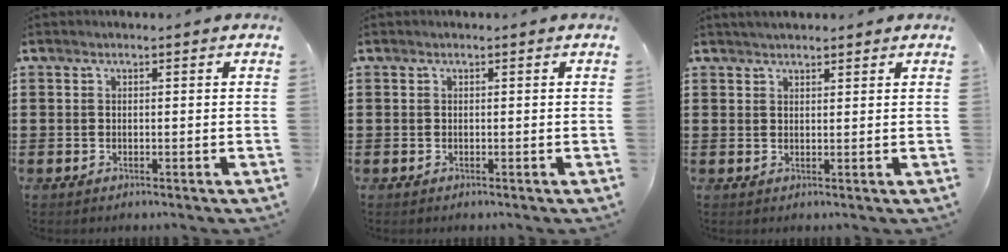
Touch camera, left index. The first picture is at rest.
{"total": 0.0}
{"total": 1.7, "force": [1.6, 0.4, 0.4], "torque": [-0.011, 0.004, 0.031]}